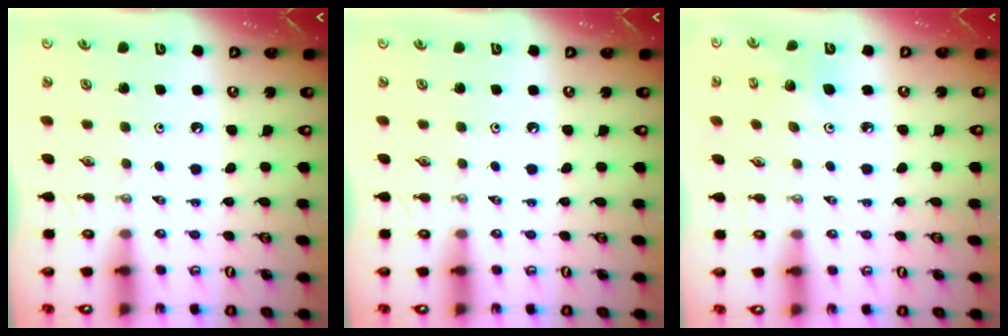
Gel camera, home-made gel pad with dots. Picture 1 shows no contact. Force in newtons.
{"total": 0.0}
{"total": 6.1, "press": 5.9, "slide": 1.5}